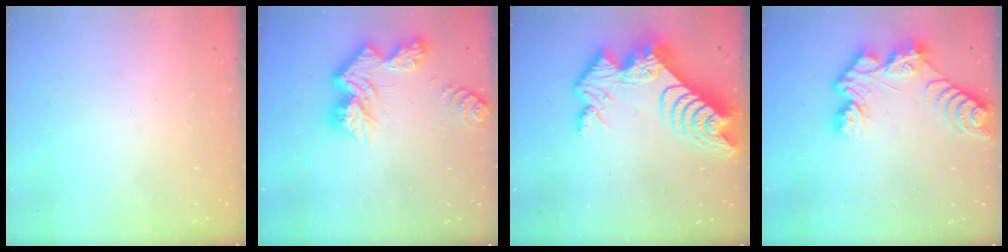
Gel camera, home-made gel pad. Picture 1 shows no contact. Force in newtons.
{"total": 13.8, "press": 13.8, "slide": 0.4}
{"total": 16.3, "press": 16.2, "slide": 1.4}
{"total": 11.8, "press": 11.7, "slide": 1.1}